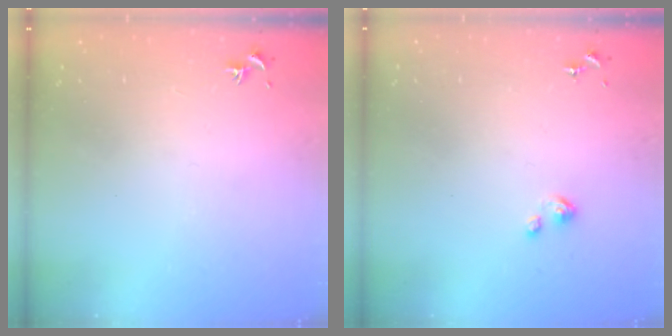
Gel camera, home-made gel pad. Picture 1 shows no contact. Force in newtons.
{"total": 4.3, "press": 4.2, "slide": 0.3}